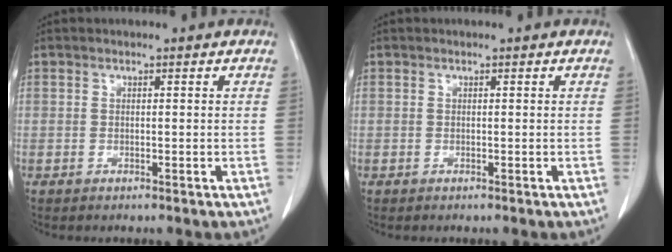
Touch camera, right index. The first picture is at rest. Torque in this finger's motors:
{"motor_torque": [0.00, 0.00, 0.00, 0.00]}